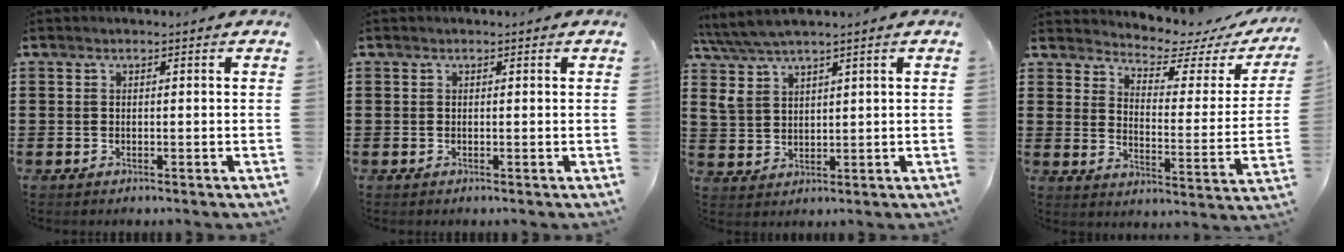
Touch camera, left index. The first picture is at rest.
{"total": 0.0}
{"total": 4.8, "force": [3.8, 1.7, 2.4], "torque": [-0.062, -0.004, 0.069]}
{"total": 3.8, "force": [3.6, 0.7, 1.1], "torque": [-0.039, -0.034, 0.052]}